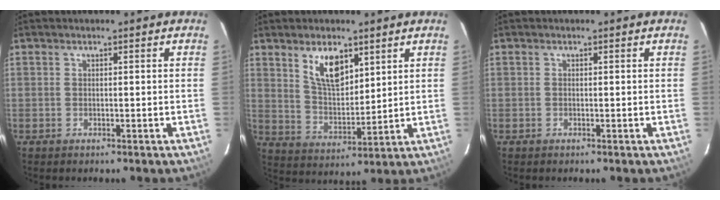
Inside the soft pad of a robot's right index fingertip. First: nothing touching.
{"total": 9.1, "force": [5.1, 4.2, 6.3], "torque": [-0.110, 0.002, 0.106]}
{"total": 0.0}